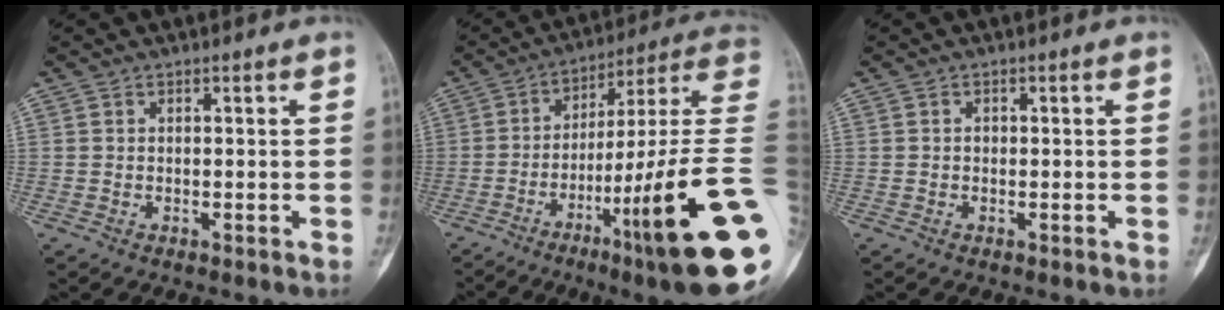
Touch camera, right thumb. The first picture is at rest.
{"total": 28.6, "force": [-8.3, 3.2, 27.2], "torque": [-0.326, 0.036, -0.127]}
{"total": 0.5, "force": [0.0, 0.4, 0.3], "torque": [-0.003, 0.002, -0.002]}